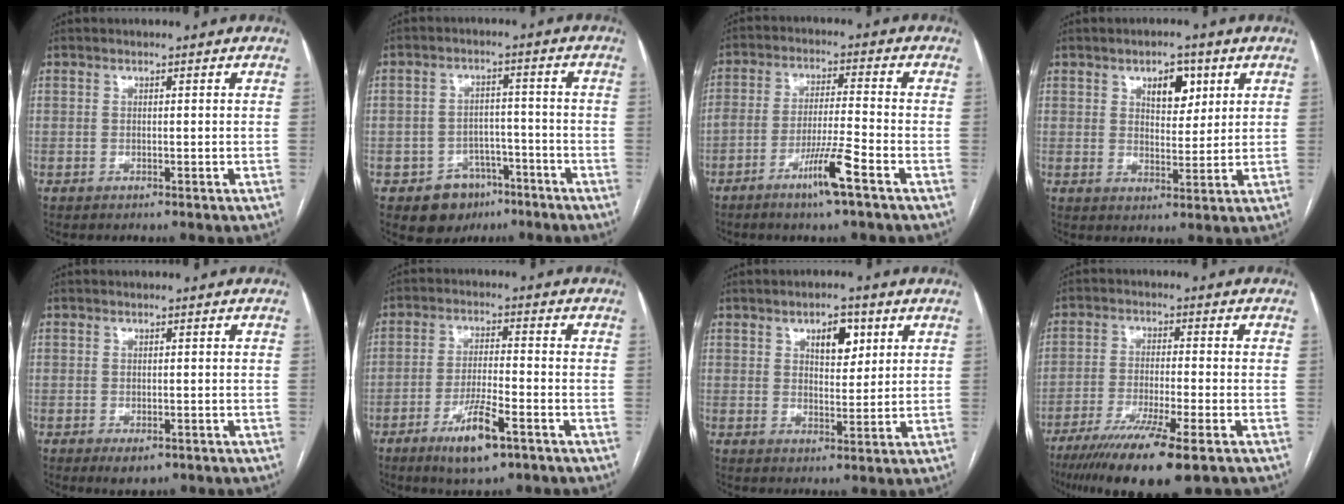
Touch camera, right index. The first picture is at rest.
{"total": 6.9, "force": [-3.8, 5.5, 1.5], "torque": [-0.014, 0.018, -0.046]}
{"total": 7.6, "force": [-4.4, -0.4, 6.2], "torque": [-0.115, -0.003, -0.080]}
{"total": 5.6, "force": [2.7, 2.8, 4.0], "torque": [-0.059, 0.005, 0.044]}
{"total": 2.7, "force": [-1.4, 1.4, 1.8], "torque": [-0.023, -0.003, -0.011]}
{"total": 8.1, "force": [-4.5, 1.4, 6.7], "torque": [-0.123, -0.012, -0.073]}
{"total": 5.4, "force": [2.5, 2.5, 4.1], "torque": [-0.063, 0.004, 0.041]}
{"total": 12.6, "force": [-8.0, 0.7, 9.8], "torque": [-0.170, -0.033, -0.132]}